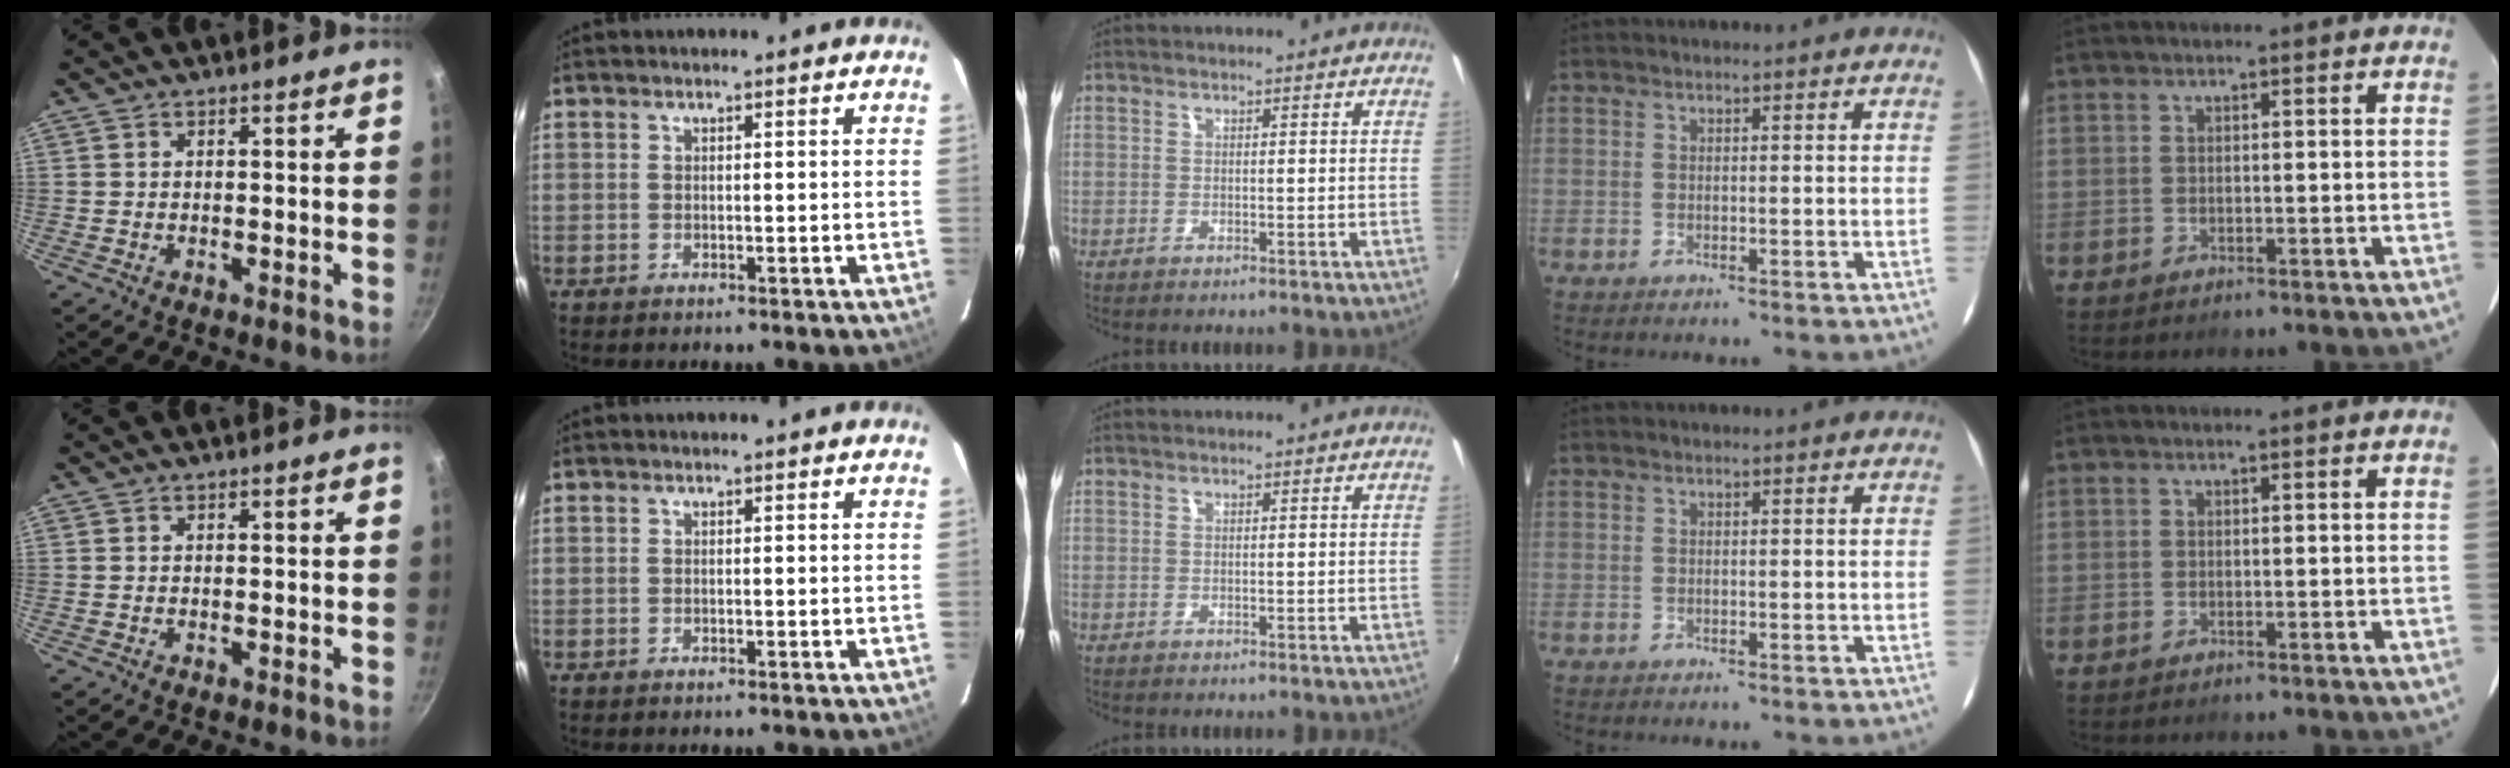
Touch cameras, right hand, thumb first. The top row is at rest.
{}